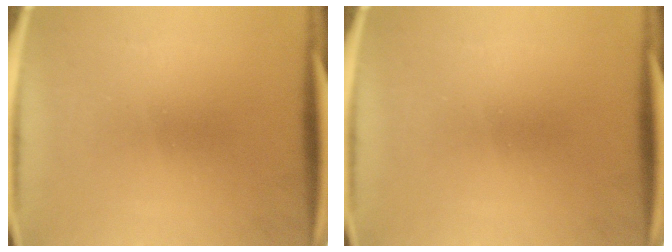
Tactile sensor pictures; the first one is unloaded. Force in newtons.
{"total": 0.0}